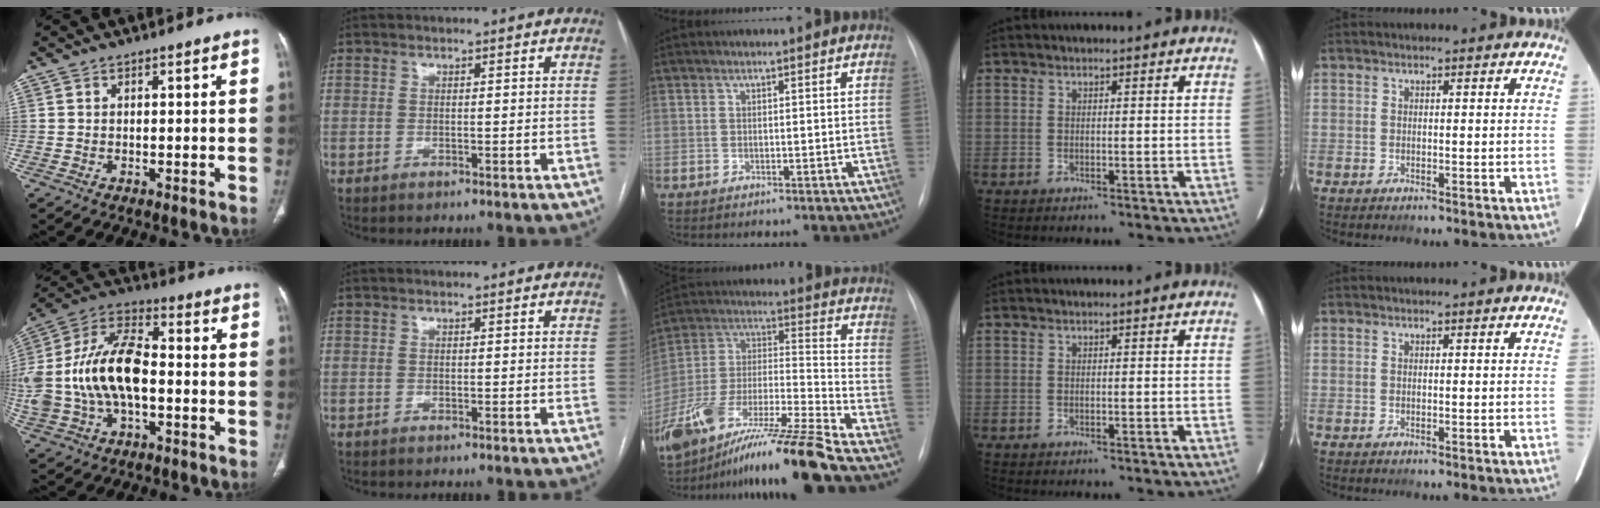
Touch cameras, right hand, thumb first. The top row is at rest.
{"thumb": {"total": 20.2, "force": [-1.8, 11.5, 16.6], "torque": [-0.345, 0.037, -0.031]}, "middle": {"total": 23.0, "force": [-18.1, -0.6, 14.1], "torque": [-0.265, -0.026, -0.329]}}